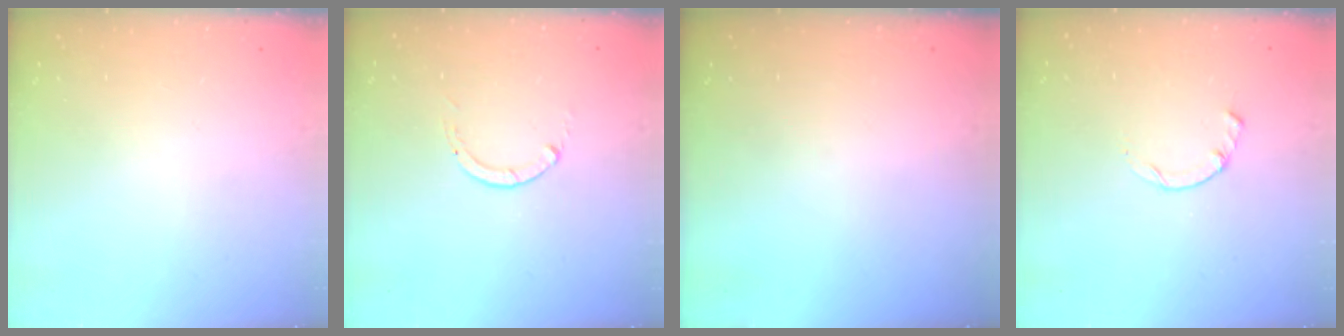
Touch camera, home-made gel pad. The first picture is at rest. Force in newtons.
{"total": 0.0}
{"total": 0.0}
{"total": 0.5, "press": 0.4, "slide": 0.3}